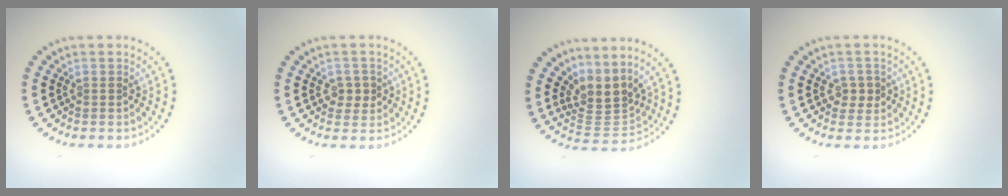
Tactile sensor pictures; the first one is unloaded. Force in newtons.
{"total": 1.9, "press": 1.8, "slide": 0.5}
{"total": 3.6, "press": 2.5, "slide": 2.6}
{"total": 1.9, "press": 1.8, "slide": 0.5}